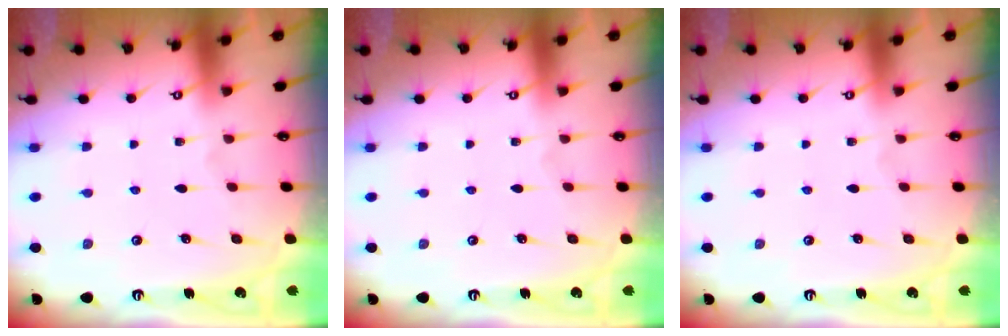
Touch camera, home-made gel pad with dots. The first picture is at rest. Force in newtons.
{"total": 0.0}
{"total": 0.0}